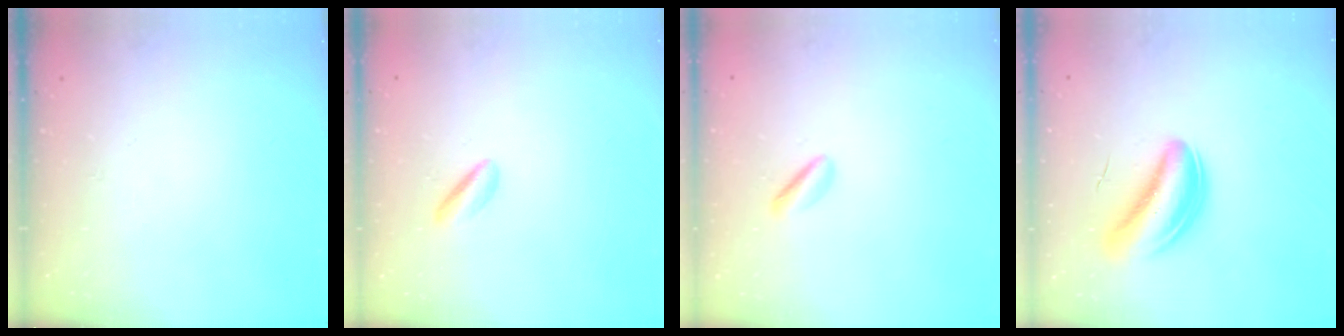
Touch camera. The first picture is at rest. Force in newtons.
{"total": 2.6, "press": 2.4, "slide": 0.9}
{"total": 1.8, "press": 1.5, "slide": 0.9}
{"total": 6.1, "press": 5.8, "slide": 1.8}